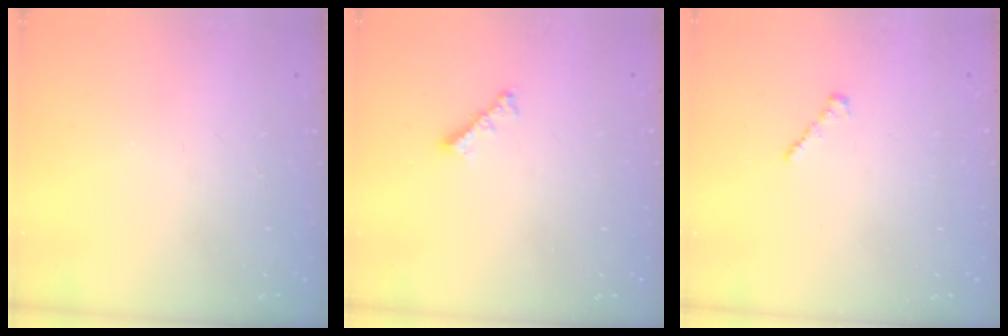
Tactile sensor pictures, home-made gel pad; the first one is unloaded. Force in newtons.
{"total": 2.8, "press": 2.7, "slide": 0.6}
{"total": 1.4, "press": 1.3, "slide": 0.5}